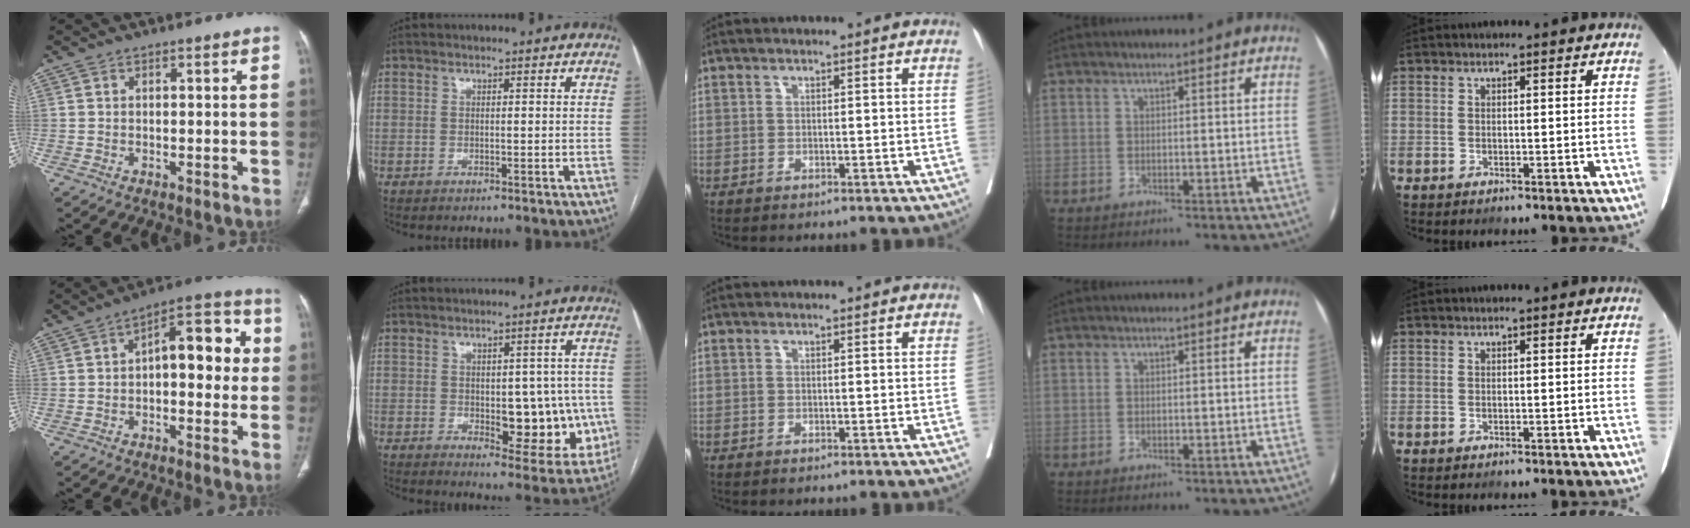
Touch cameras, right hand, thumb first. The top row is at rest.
{"thumb": {"total": 12.4, "force": [0.9, 6.2, 10.8], "torque": [-0.107, 0.035, 0.003]}, "index": {"total": 11.7, "force": [-1.5, 5.7, 10.2], "torque": [-0.111, 0.009, 0.000]}}